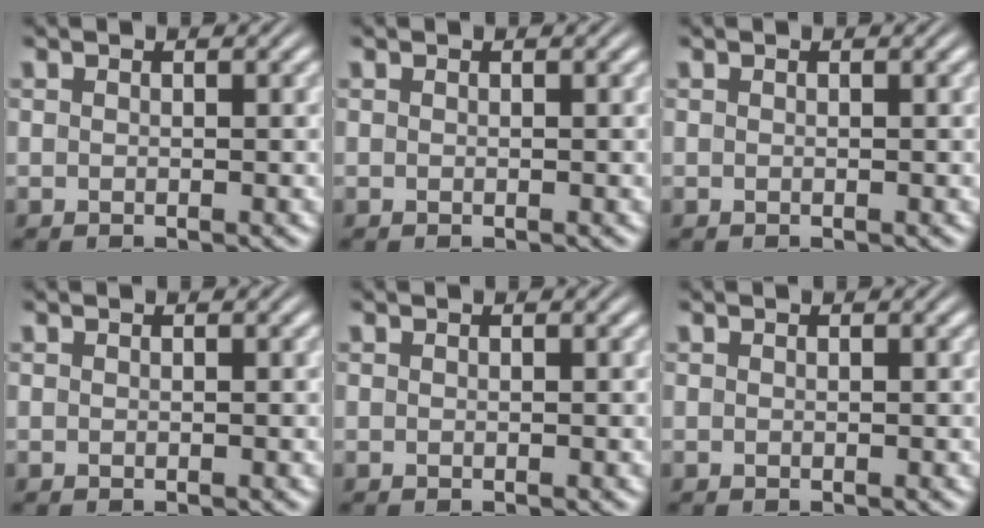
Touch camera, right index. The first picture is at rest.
{"total": 0.0}
{"total": 0.0}
{"total": 0.0}
{"total": 0.0}
{"total": 0.0}